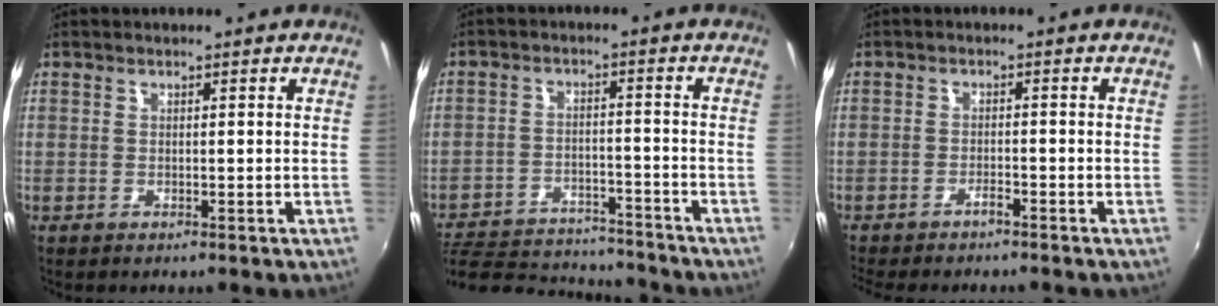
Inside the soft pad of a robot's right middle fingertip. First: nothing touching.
{"total": 17.4, "force": [-15.5, 5.1, 6.0], "torque": [-0.137, 0.001, -0.224]}
{"total": 2.2, "force": [-1.9, 0.1, 1.1], "torque": [-0.031, -0.006, -0.040]}